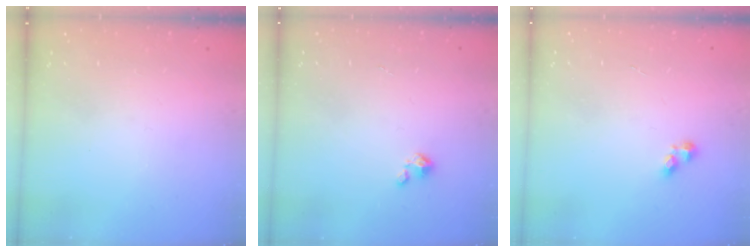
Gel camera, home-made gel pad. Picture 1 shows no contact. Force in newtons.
{"total": 2.1, "press": 2.1, "slide": 0.3}
{"total": 2.1, "press": 2.0, "slide": 0.3}